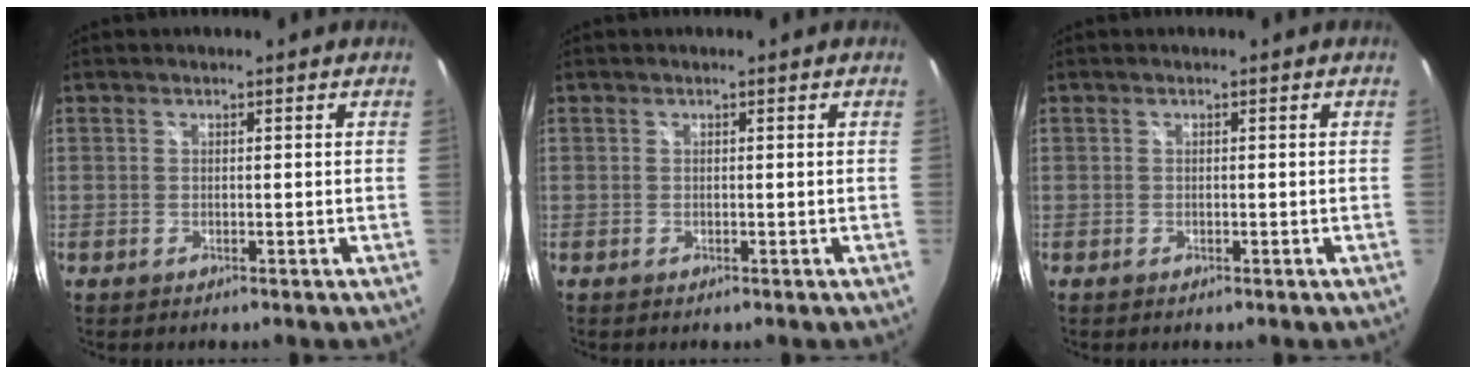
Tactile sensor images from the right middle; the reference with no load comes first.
{"total": 0.0}
{"total": 0.0}